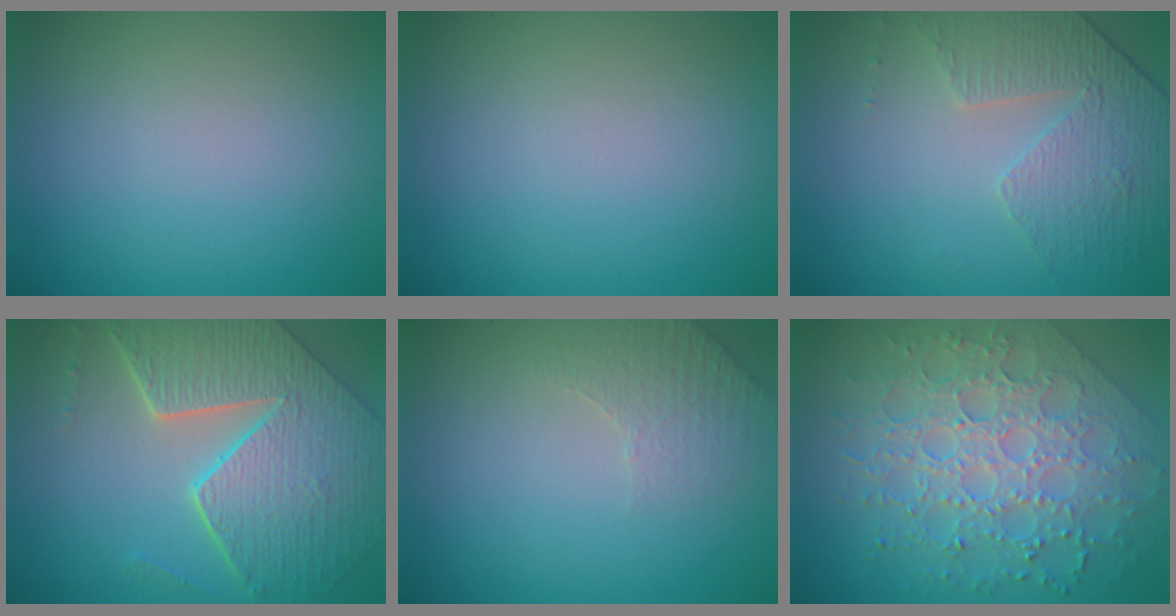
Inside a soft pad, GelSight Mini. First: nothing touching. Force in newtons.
{"total": 0.0}
{"total": 4.7, "press": 3.3, "slide": 3.4}
{"total": 8.7, "press": 6.3, "slide": 6.1}
{"total": 2.3, "press": 2.3, "slide": 0.6}
{"total": 8.5, "press": 6.1, "slide": 5.9}